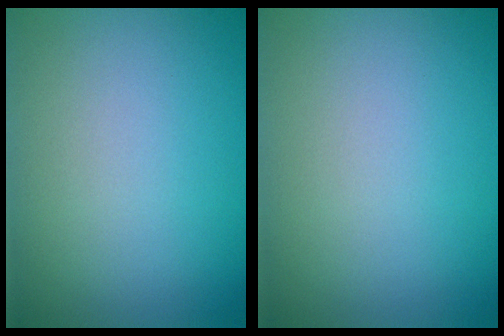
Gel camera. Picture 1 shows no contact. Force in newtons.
{"total": 0.0}